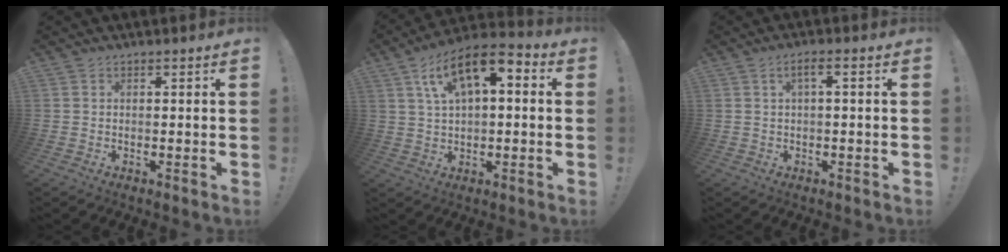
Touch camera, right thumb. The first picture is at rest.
{"total": 13.1, "force": [5.3, 6.2, 10.2], "torque": [-0.171, -0.013, 0.095]}
{"total": 2.8, "force": [-0.1, 0.1, 2.8], "torque": [-0.060, 0.004, -0.003]}